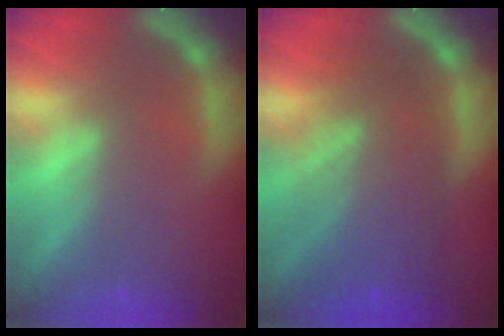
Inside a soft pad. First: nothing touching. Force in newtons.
{"total": 8.6}